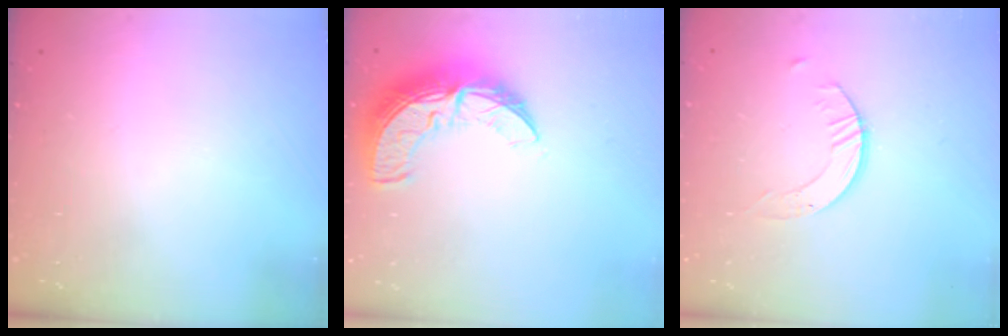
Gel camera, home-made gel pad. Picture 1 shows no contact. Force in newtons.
{"total": 11.3, "press": 11.3, "slide": 0.8}
{"total": 2.6, "press": 2.5, "slide": 0.3}